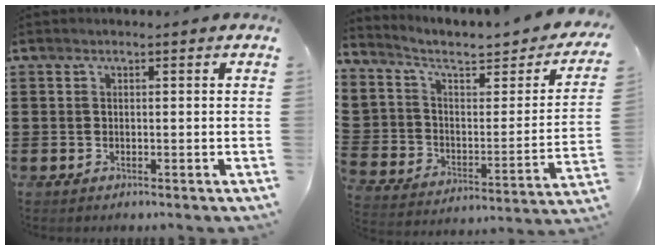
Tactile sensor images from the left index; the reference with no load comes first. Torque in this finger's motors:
{"motor_torque": [1.09, -1.05, 0.66, 0.08]}